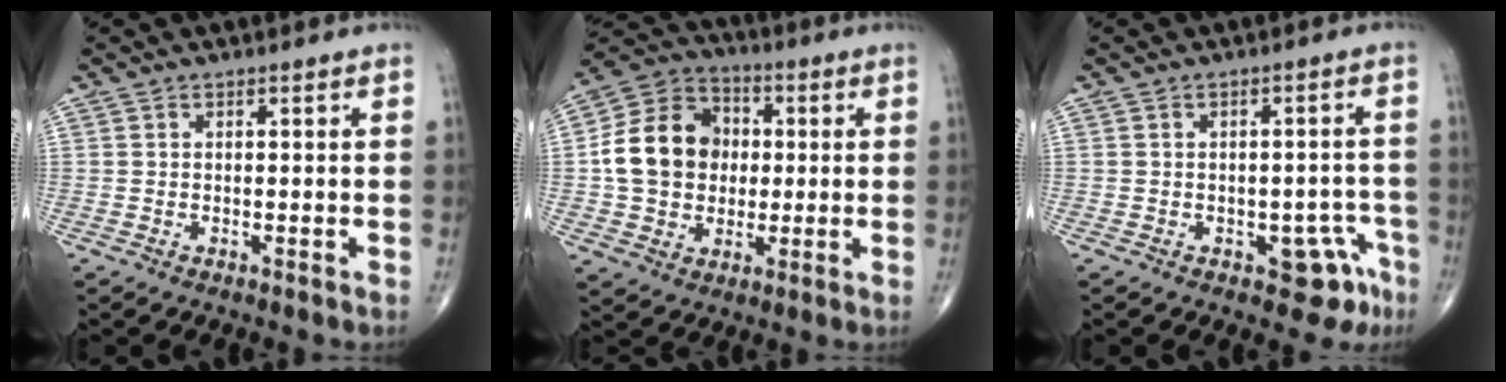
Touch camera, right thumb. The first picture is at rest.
{"total": 15.1, "force": [0.5, 12.5, 8.4], "torque": [-0.128, 0.025, 0.005]}
{"total": 5.9, "force": [-2.9, 3.5, 3.9], "torque": [-0.017, 0.021, -0.030]}